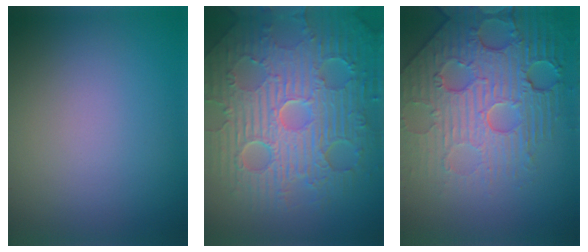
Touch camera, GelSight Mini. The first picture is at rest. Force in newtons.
{"total": 11.7, "press": 7.5, "slide": 9.0}
{"total": 7.5, "press": 5.9, "slide": 4.7}